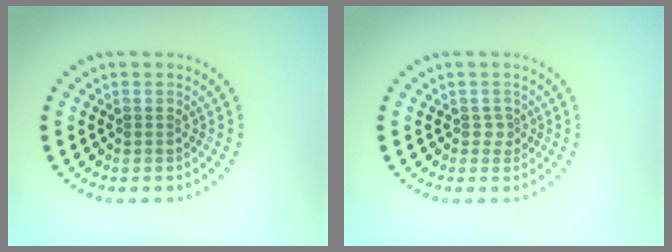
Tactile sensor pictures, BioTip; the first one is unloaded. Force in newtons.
{"total": 0.9, "press": 0.6, "slide": 0.8}